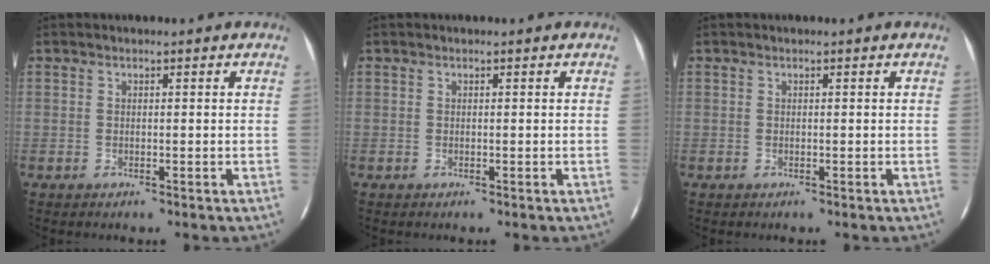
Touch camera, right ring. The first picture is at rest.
{"total": 0.0}
{"total": 0.0}